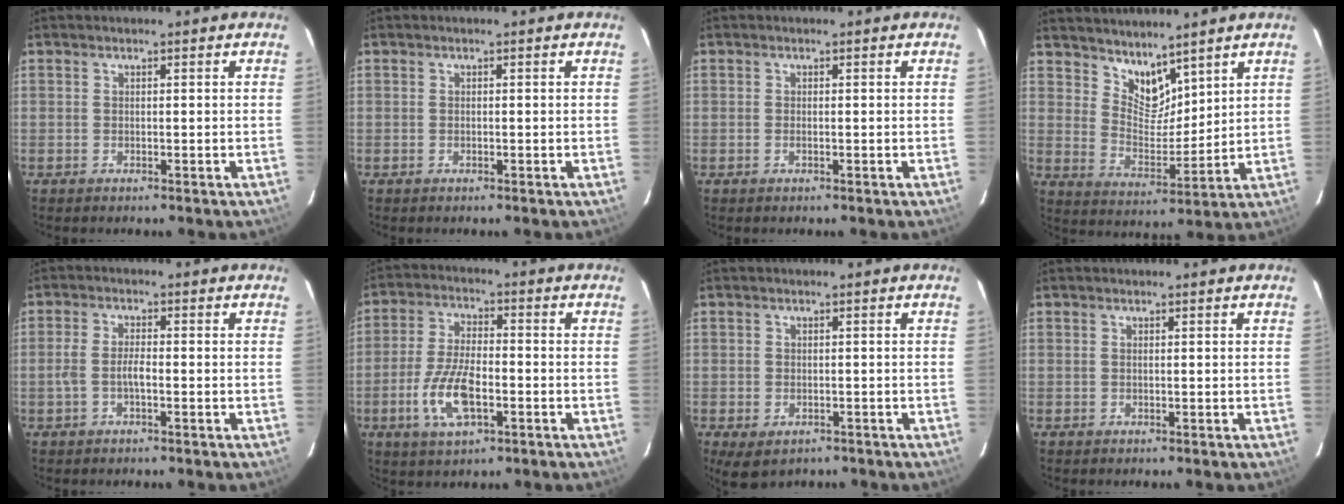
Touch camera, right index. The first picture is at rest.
{"total": 0.0}
{"total": 0.5, "force": [-0.2, 0.2, 0.4], "torque": [-0.007, 0.001, -0.005]}
{"total": 7.6, "force": [6.2, 3.4, 2.7], "torque": [-0.036, -0.003, 0.121]}
{"total": 3.0, "force": [-1.2, 0.9, 2.6], "torque": [-0.057, 0.008, -0.024]}
{"total": 10.3, "force": [-3.7, 4.2, 8.7], "torque": [-0.184, -0.002, -0.068]}
{"total": 4.6, "force": [-2.4, 3.0, 2.4], "torque": [-0.048, -0.015, -0.028]}
{"total": 0.0}